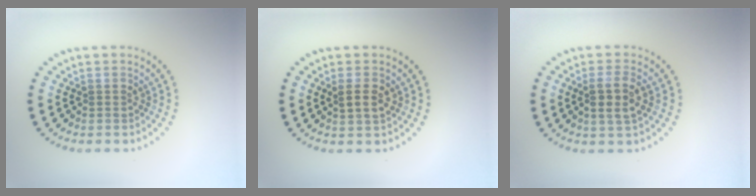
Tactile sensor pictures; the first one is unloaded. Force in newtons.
{"total": 2.1, "press": 2.1, "slide": 0.6}
{"total": 2.6, "press": 2.4, "slide": 0.8}